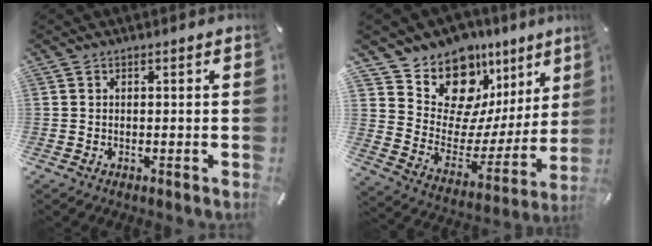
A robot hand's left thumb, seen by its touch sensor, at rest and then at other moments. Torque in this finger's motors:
{"motor_torque": [3.13, 1.54, 1.35, -1.42, 0.09]}